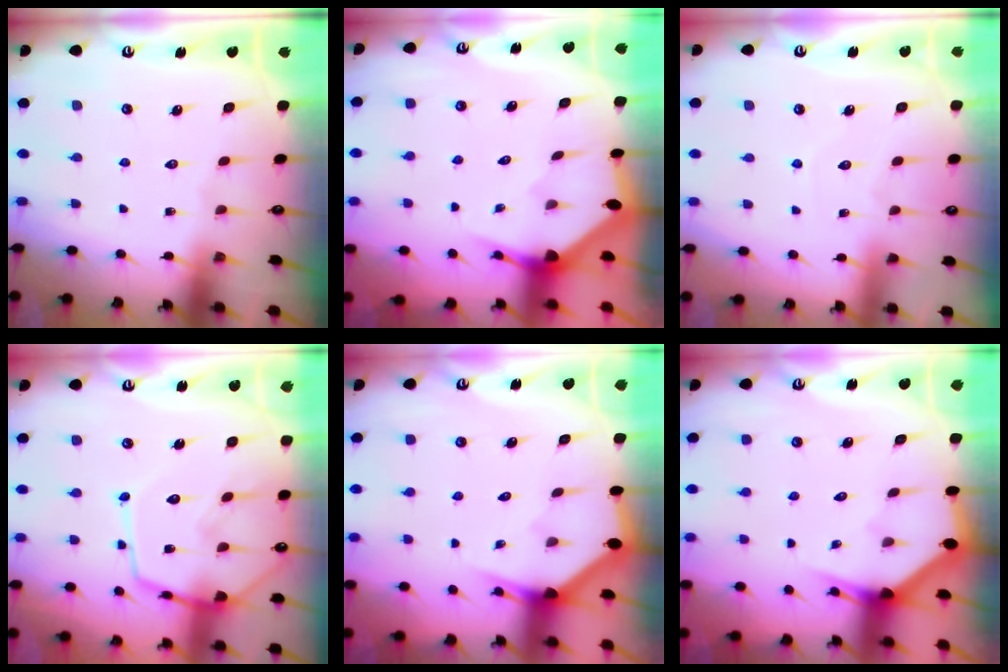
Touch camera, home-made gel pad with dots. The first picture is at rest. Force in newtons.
{"total": 2.9, "press": 2.9, "slide": 0.2}
{"total": 3.4, "press": 3.4, "slide": 0.3}
{"total": 14.7, "press": 14.6, "slide": 1.4}
{"total": 2.6, "press": 2.6, "slide": 0.1}
{"total": 2.9, "press": 2.9, "slide": 0.1}